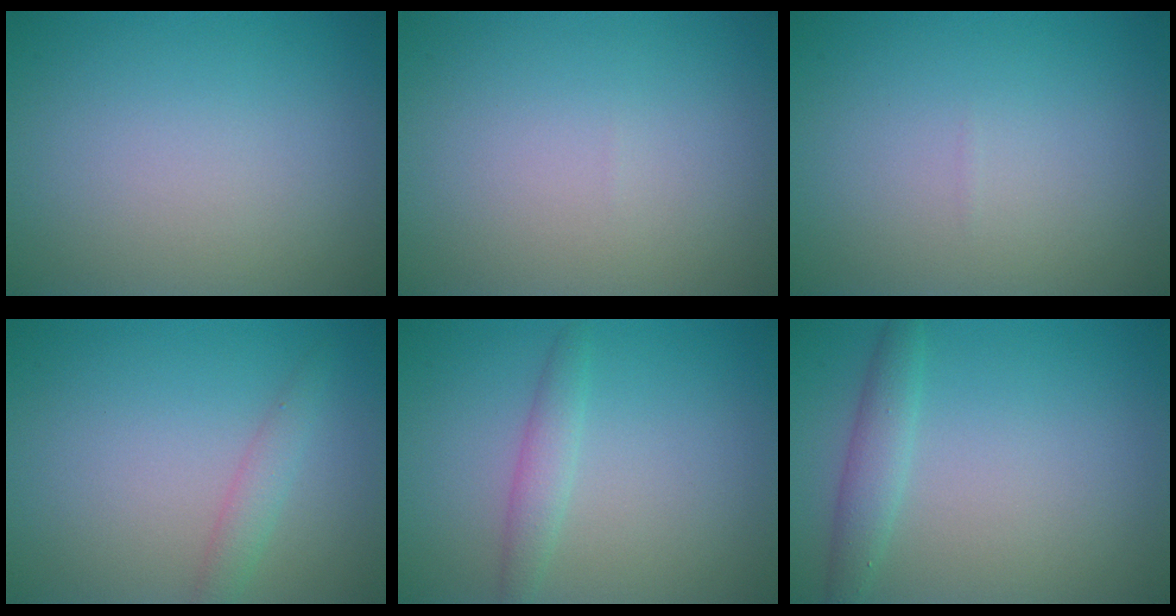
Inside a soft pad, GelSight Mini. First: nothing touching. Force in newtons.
{"total": 0.0}
{"total": 0.0}
{"total": 1.7, "press": 1.7, "slide": 0.1}
{"total": 1.8, "press": 1.8, "slide": 0.1}
{"total": 2.2, "press": 2.2, "slide": 0.0}